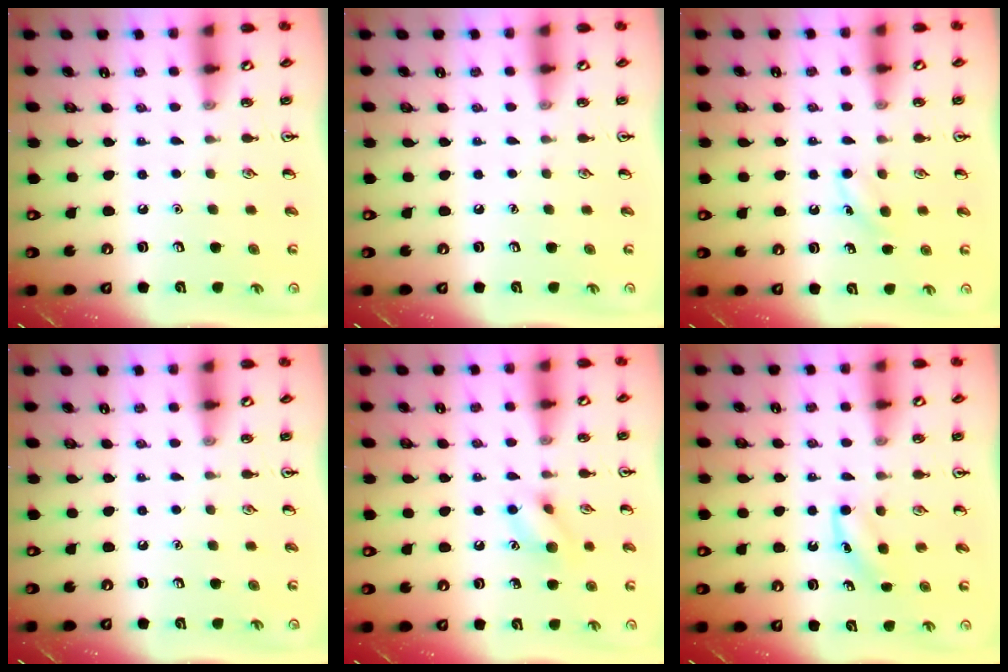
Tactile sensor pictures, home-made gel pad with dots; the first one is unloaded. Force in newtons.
{"total": 0.0}
{"total": 3.8, "press": 3.6, "slide": 1.2}
{"total": 0.0}
{"total": 8.3, "press": 8.3, "slide": 0.4}
{"total": 3.6, "press": 3.4, "slide": 1.2}